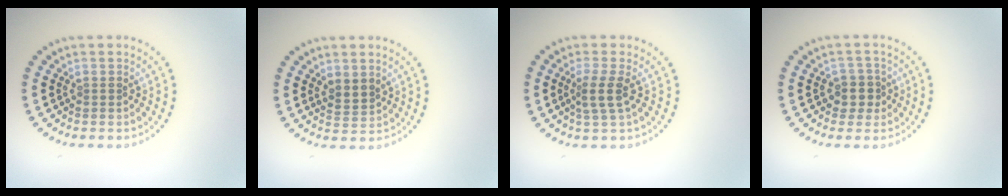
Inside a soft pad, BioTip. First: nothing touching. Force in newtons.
{"total": 1.8, "press": 1.5, "slide": 1.0}
{"total": 2.2, "press": 1.8, "slide": 1.3}
{"total": 2.1, "press": 1.9, "slide": 1.0}